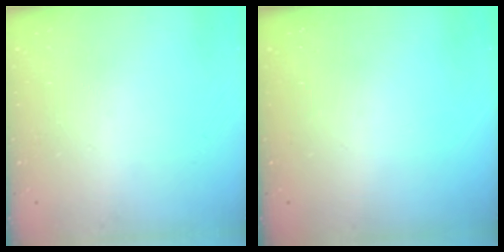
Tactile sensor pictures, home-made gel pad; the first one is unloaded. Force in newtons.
{"total": 0.0}